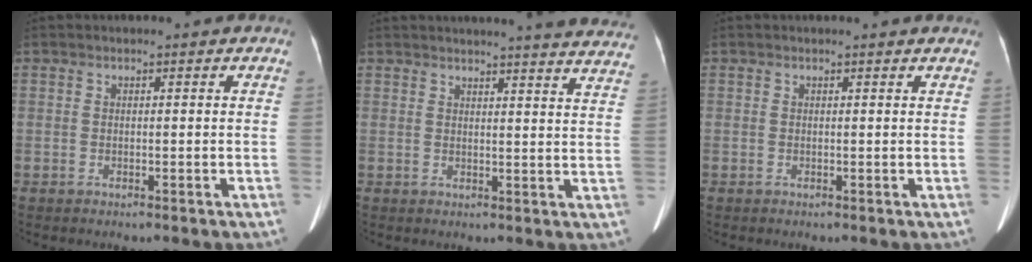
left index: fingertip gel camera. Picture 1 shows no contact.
{"total": 18.5, "force": [17.5, 1.0, 5.7], "torque": [-0.062, -0.057, 0.184]}
{"total": 1.8, "force": [1.8, 0.3, 0.4], "torque": [-0.014, 0.007, 0.011]}